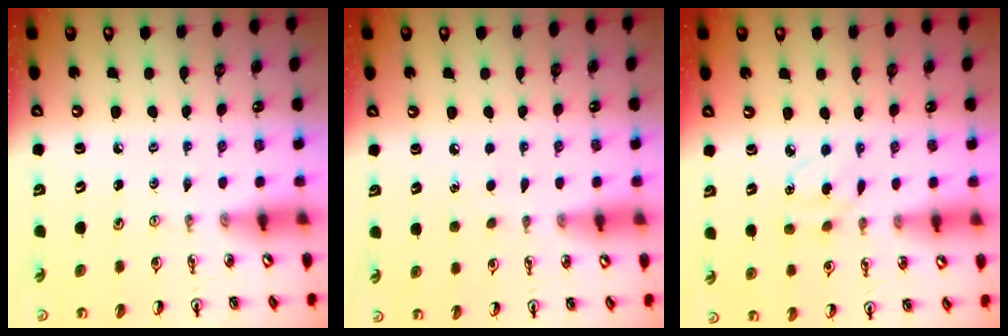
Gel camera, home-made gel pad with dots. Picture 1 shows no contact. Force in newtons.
{"total": 4.0, "press": 4.0, "slide": 0.5}
{"total": 4.6, "press": 4.6, "slide": 0.5}